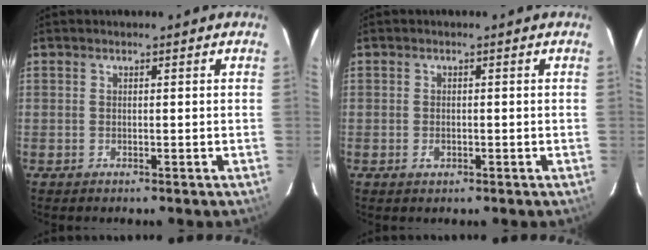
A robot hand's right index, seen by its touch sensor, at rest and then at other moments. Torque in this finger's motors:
{"motor_torque": [0.12, 0.06, 0.03, 0.01]}